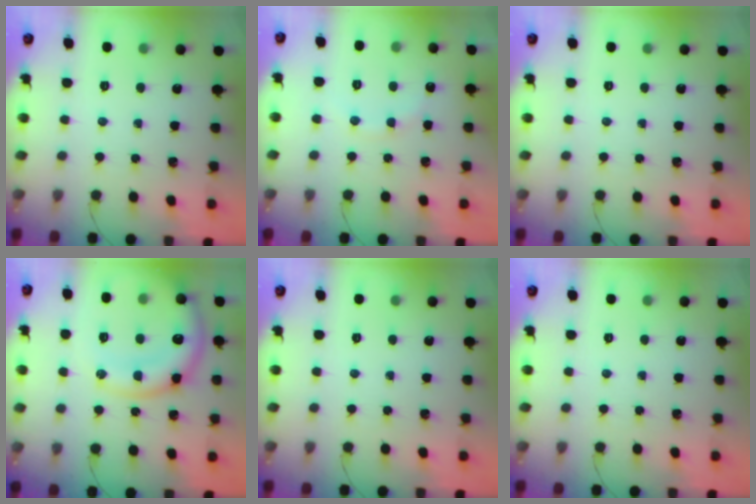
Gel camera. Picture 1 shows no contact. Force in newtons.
{"total": 8.1, "press": 7.9, "slide": 1.6}
{"total": 0.0}
{"total": 15.4, "press": 15.1, "slide": 2.5}
{"total": 0.0}
{"total": 0.0}